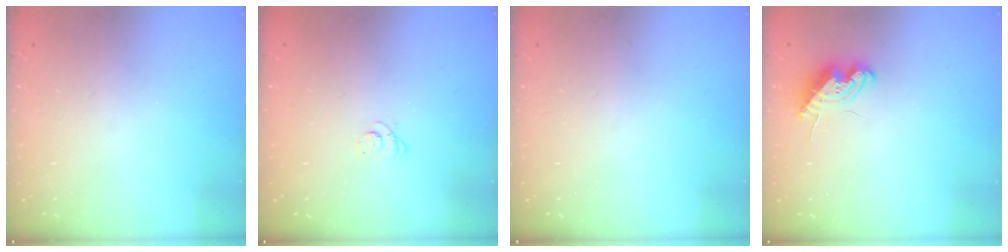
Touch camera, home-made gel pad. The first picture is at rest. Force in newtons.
{"total": 2.4, "press": 2.4, "slide": 0.3}
{"total": 0.0}
{"total": 8.3, "press": 8.2, "slide": 1.2}